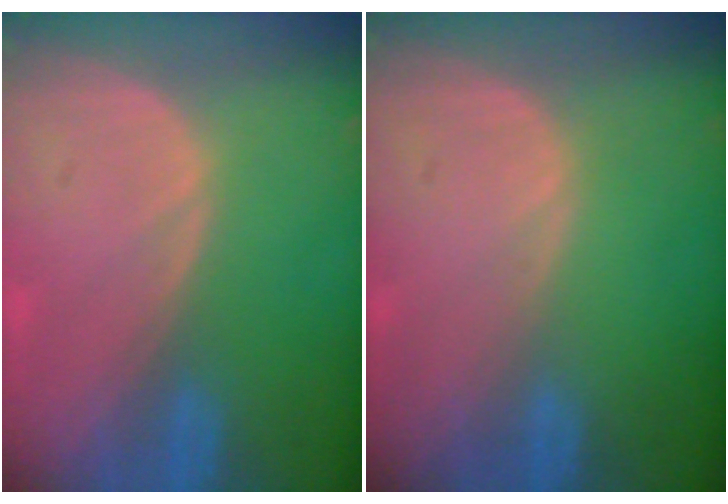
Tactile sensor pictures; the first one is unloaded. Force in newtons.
{"total": 0.0}